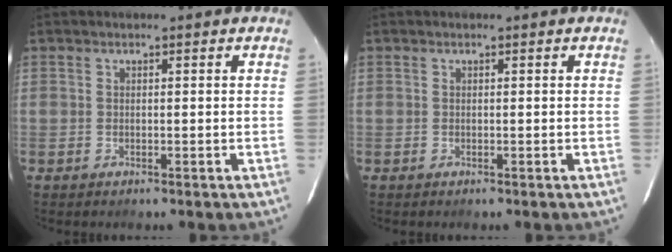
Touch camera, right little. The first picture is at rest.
{"total": 0.0}